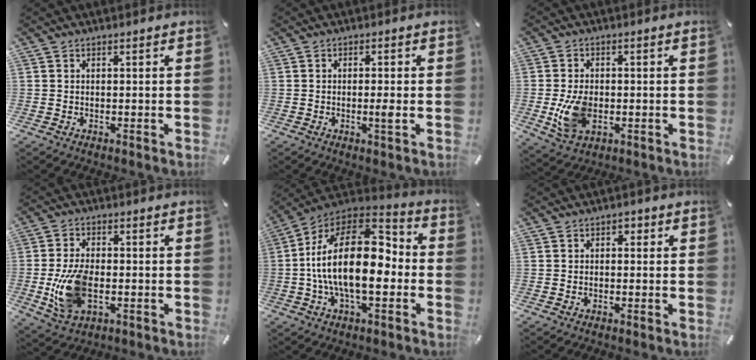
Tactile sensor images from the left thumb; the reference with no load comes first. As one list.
[{"total": 2.9, "force": [-0.6, 0.3, 2.8], "torque": [-0.047, -0.003, -0.011]}, {"total": 9.1, "force": [-1.5, 6.0, 6.6], "torque": [-0.138, -0.001, -0.026]}, {"total": 12.2, "force": [-2.2, 7.2, 9.7], "torque": [-0.205, -0.011, -0.036]}, {"total": 23.0, "force": [-2.1, 12.3, 19.3], "torque": [-0.362, 0.009, -0.038]}, {"total": 1.7, "force": [-0.3, 1.3, 1.0], "torque": [-0.012, 0.002, -0.010]}]